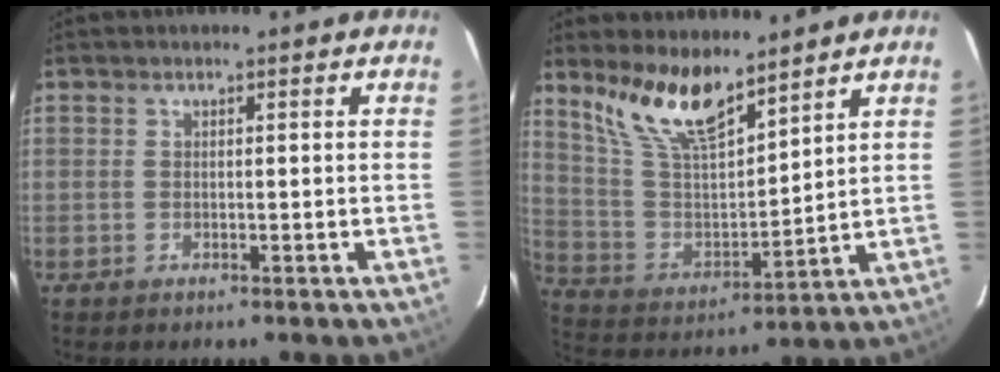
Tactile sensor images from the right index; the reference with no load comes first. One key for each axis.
{"total": 13.7, "fx": 10.3, "fy": 4.1, "fz": 7.9, "tx": -0.159, "ty": 0.003, "tz": 0.212}